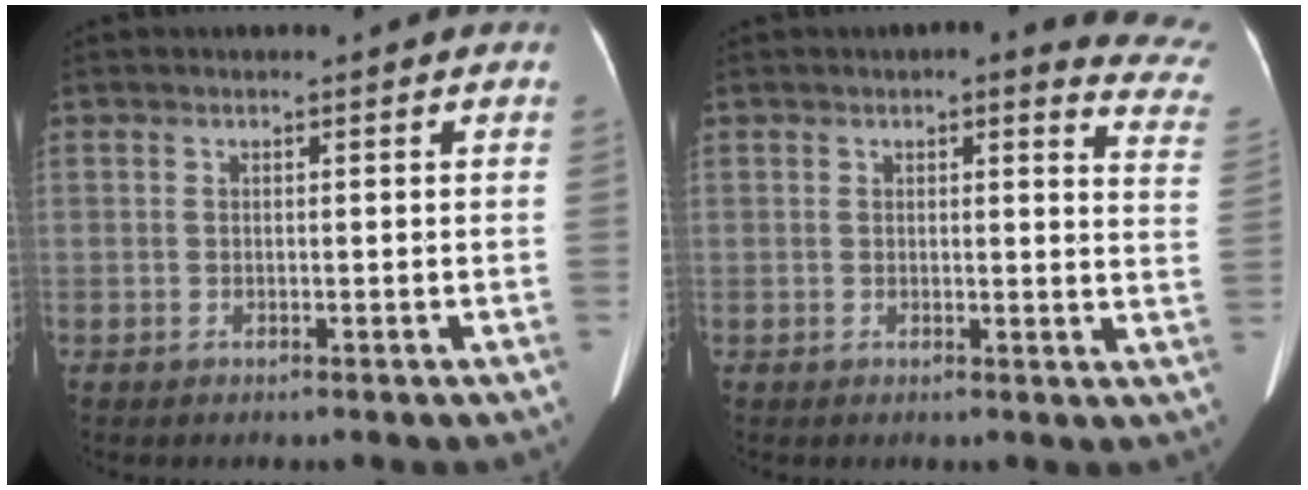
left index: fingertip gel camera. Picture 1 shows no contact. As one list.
[{"total": 12.1, "force": [10.3, 2.5, 5.7], "torque": [-0.032, -0.034, 0.077]}]